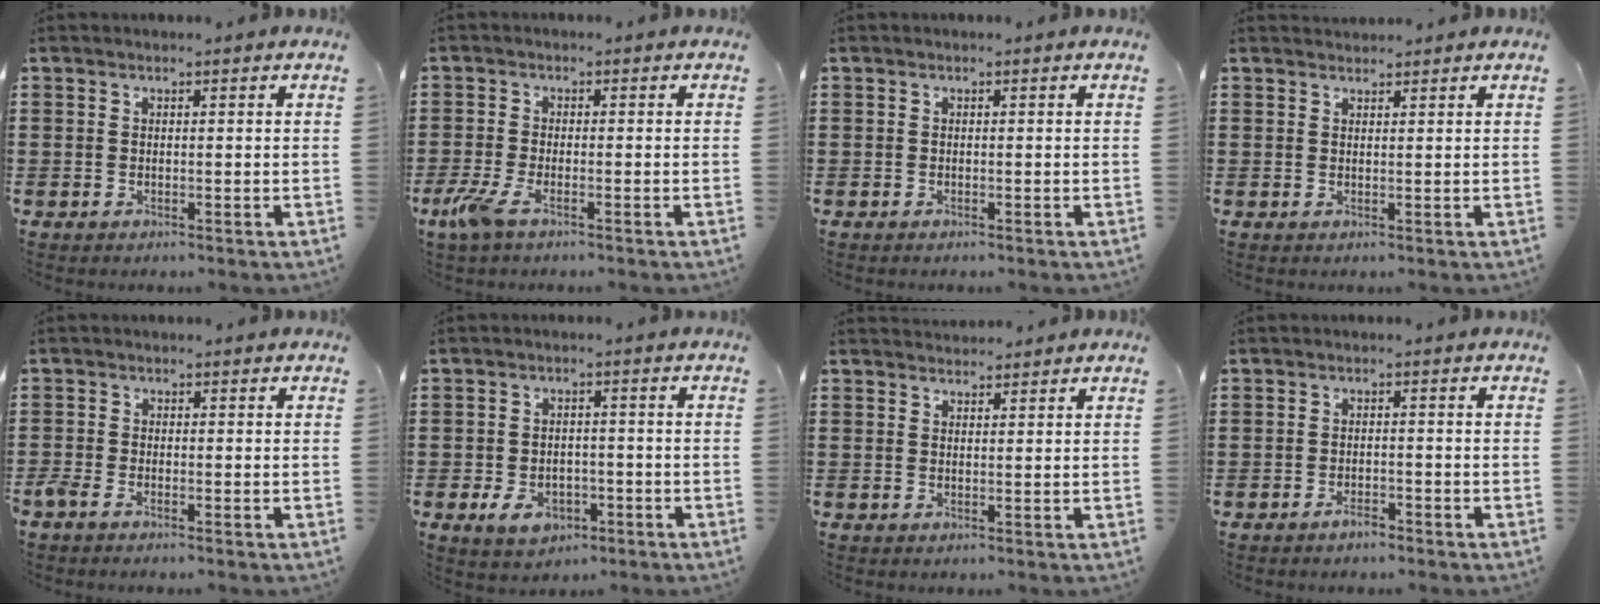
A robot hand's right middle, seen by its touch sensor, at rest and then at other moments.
{"total": 3.9, "force": [-1.9, 0.9, 3.3], "torque": [-0.083, -0.013, -0.039]}
{"total": 0.0}
{"total": 1.3, "force": [1.3, 0.1, -0.2], "torque": [0.000, 0.000, 0.026]}
{"total": 1.3, "force": [-1.0, 0.3, 0.8], "torque": [-0.031, -0.006, -0.023]}
{"total": 4.2, "force": [-2.1, 2.6, 2.5], "torque": [-0.043, -0.001, -0.043]}
{"total": 1.6, "force": [1.5, 0.1, -0.3], "torque": [0.001, 0.002, 0.031]}
{"total": 1.9, "force": [-1.5, 0.5, 1.0], "torque": [-0.020, -0.001, -0.029]}